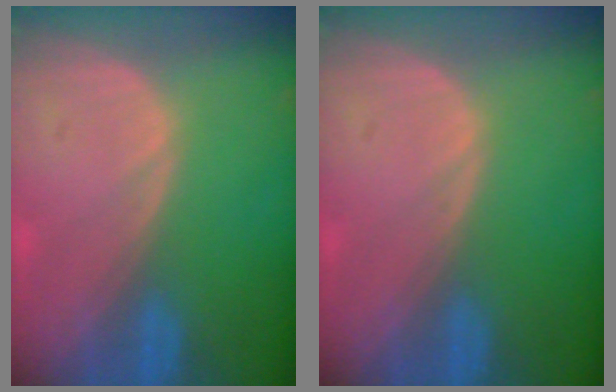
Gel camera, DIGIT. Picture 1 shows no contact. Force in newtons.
{"total": 0.0}